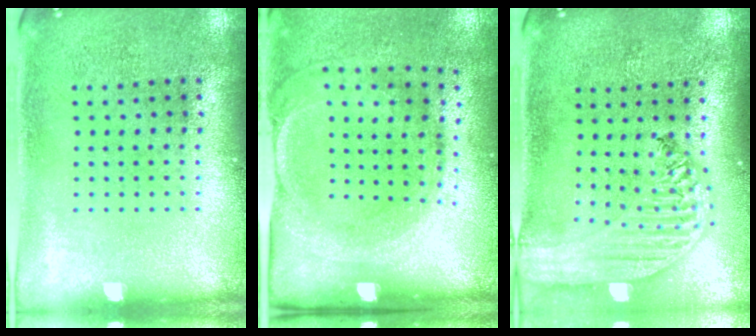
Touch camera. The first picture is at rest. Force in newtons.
{"total": 1.8, "press": 1.2, "slide": 1.3}
{"total": 2.8, "press": 2.2, "slide": 1.6}